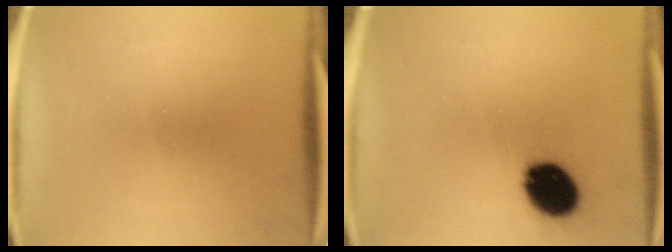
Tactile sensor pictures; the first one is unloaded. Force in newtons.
{"total": 12.6}